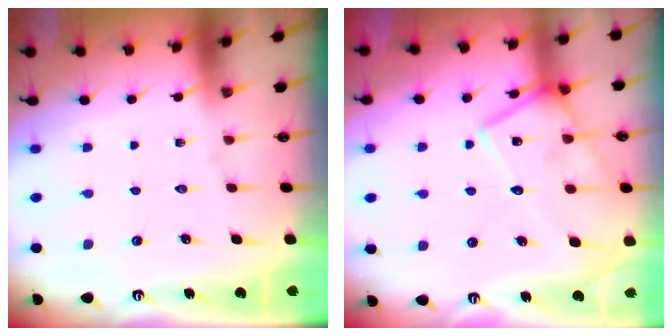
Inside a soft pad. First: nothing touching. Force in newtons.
{"total": 15.1, "press": 15.0, "slide": 1.2}